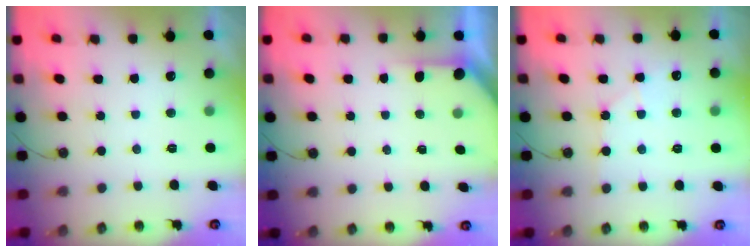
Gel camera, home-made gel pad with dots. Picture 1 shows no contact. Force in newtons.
{"total": 2.3, "press": 2.3, "slide": 0.3}
{"total": 5.6, "press": 5.6, "slide": 0.7}